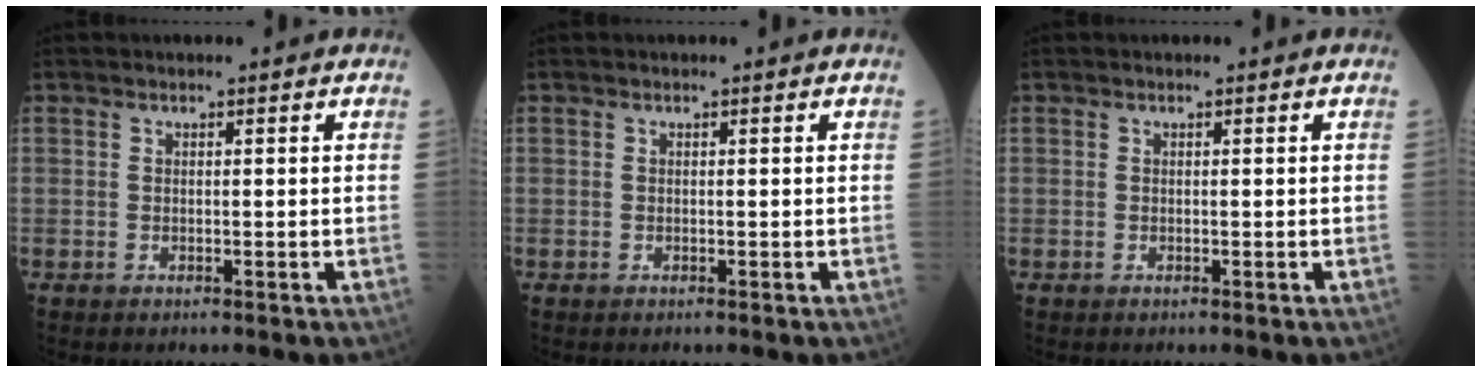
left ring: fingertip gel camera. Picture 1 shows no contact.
{"total": 0.0}
{"total": 0.0}